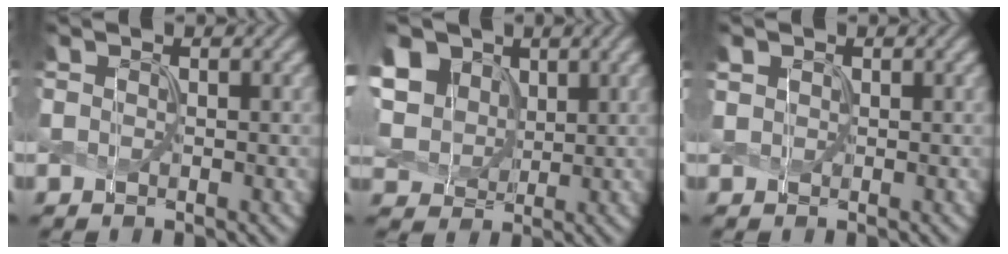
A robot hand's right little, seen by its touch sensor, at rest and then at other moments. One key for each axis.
{"total": 9.1, "fx": 3.8, "fy": 6.9, "fz": 4.6, "tx": -0.127, "ty": 0.027, "tz": 0.063}
{"total": 0.9, "fx": 0.5, "fy": 0.8, "fz": 0.2, "tx": -0.005, "ty": 0.001, "tz": 0.011}